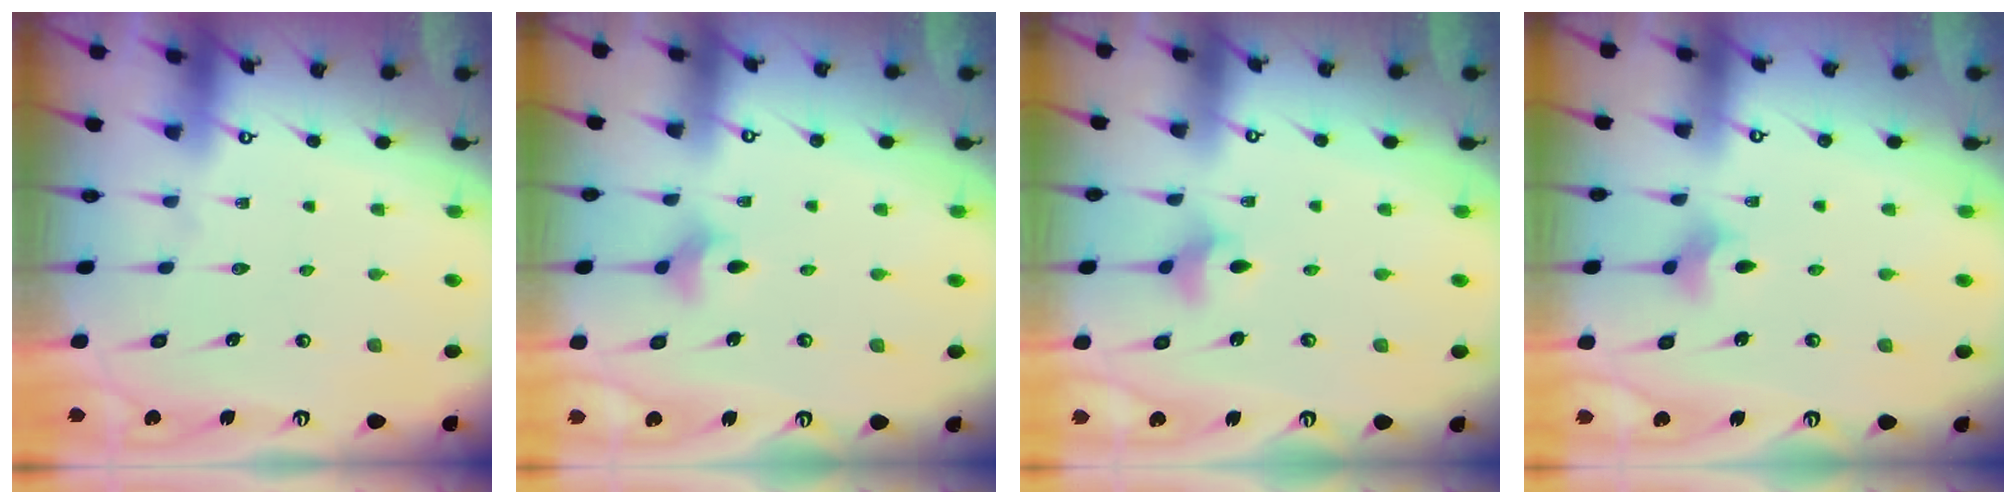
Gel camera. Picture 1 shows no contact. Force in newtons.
{"total": 4.5, "press": 4.5, "slide": 0.6}
{"total": 4.7, "press": 4.7, "slide": 0.5}
{"total": 4.4, "press": 4.3, "slide": 0.6}